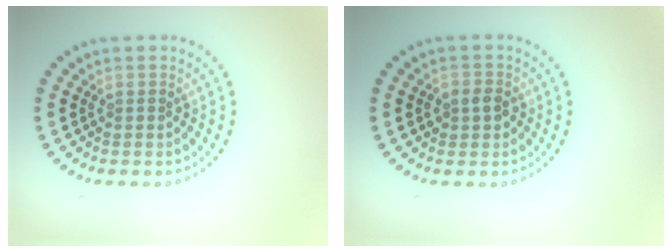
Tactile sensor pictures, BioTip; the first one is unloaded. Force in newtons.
{"total": 1.8, "press": 1.7, "slide": 0.4}